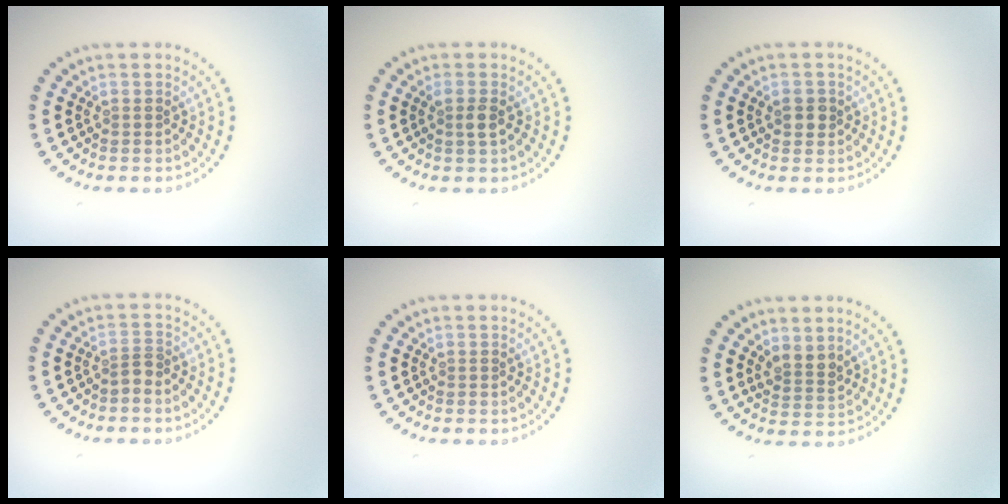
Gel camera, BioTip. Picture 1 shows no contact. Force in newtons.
{"total": 1.3, "press": 1.1, "slide": 0.6}
{"total": 1.4, "press": 1.4, "slide": 0.4}
{"total": 1.0, "press": 0.6, "slide": 0.8}
{"total": 0.0}
{"total": 2.0, "press": 1.7, "slide": 1.2}